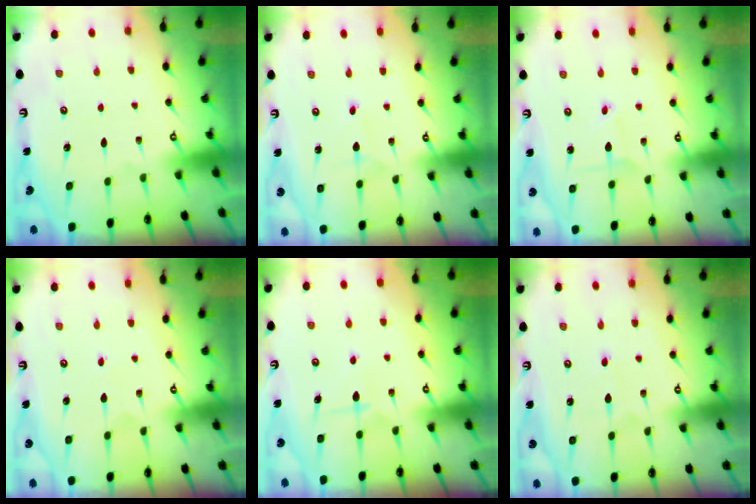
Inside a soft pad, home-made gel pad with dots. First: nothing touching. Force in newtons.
{"total": 0.7, "press": 0.7, "slide": 0.0}
{"total": 2.3, "press": 2.3, "slide": 0.2}
{"total": 2.5, "press": 2.5, "slide": 0.3}
{"total": 5.8, "press": 5.7, "slide": 0.5}
{"total": 2.6, "press": 2.6, "slide": 0.2}